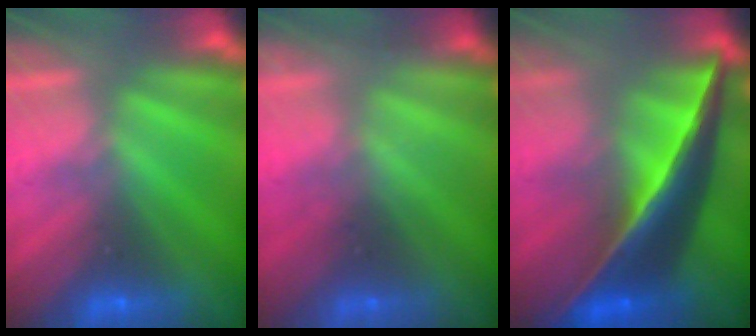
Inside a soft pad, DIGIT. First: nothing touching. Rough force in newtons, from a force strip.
{"total": 2.3}
{"total": 9.1}